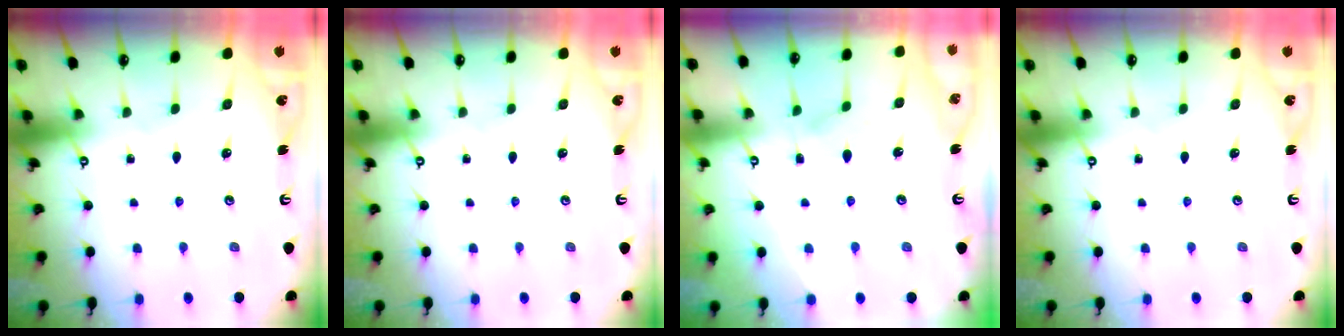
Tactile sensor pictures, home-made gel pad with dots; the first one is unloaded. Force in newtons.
{"total": 0.0}
{"total": 1.8, "press": 1.5, "slide": 1.0}
{"total": 0.0}